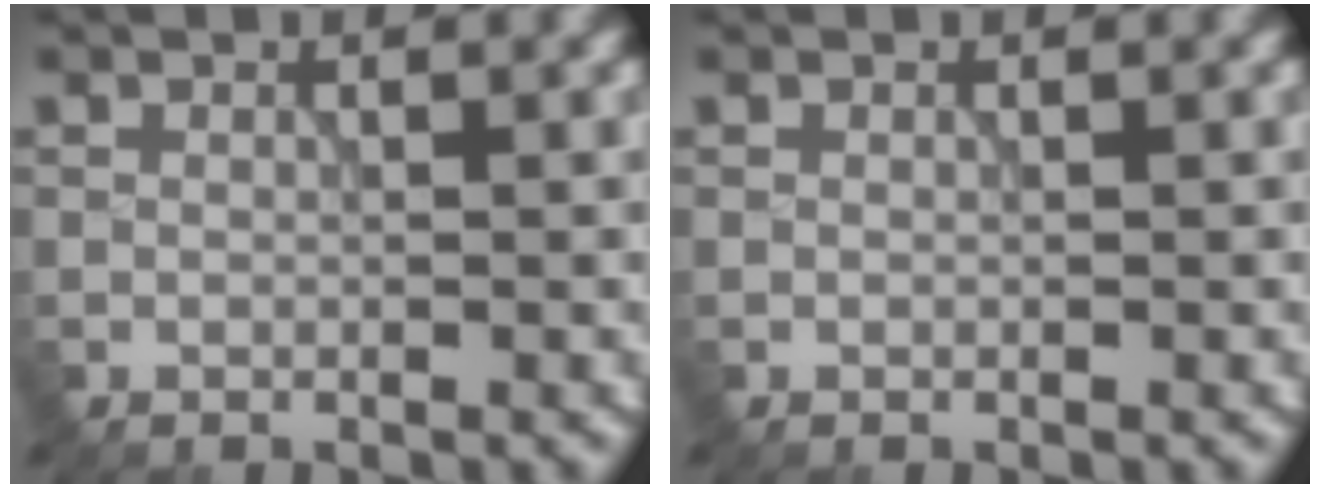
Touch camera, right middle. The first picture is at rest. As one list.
[{"total": 0.0}]